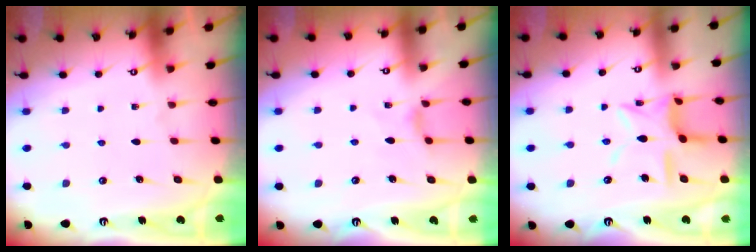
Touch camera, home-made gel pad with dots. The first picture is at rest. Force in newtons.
{"total": 1.6, "press": 1.6, "slide": 0.4}
{"total": 12.1, "press": 12.1, "slide": 0.9}